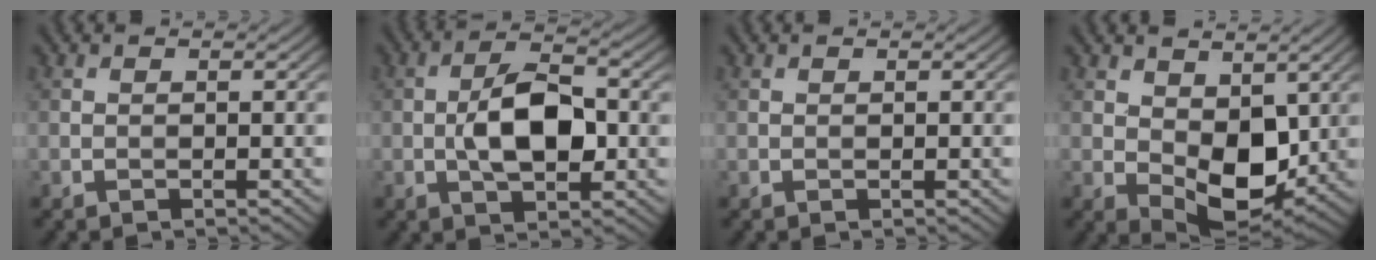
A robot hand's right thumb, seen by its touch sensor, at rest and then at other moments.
{"total": 7.8, "force": [-0.6, 3.6, 6.9], "torque": [-0.128, 0.006, -0.016]}
{"total": 0.0}
{"total": 8.9, "force": [1.0, 5.5, 6.9], "torque": [-0.125, -0.015, 0.021]}